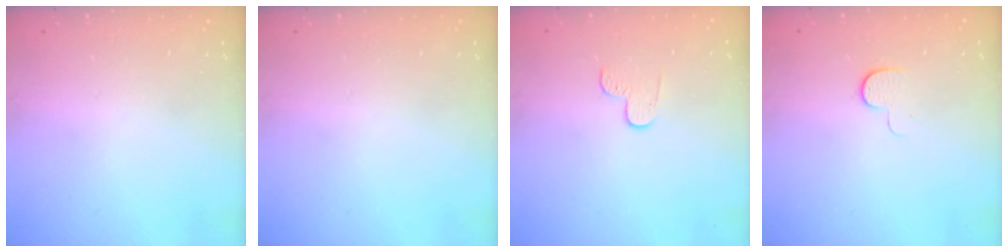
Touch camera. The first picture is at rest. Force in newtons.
{"total": 0.0}
{"total": 3.6, "press": 3.5, "slide": 0.4}
{"total": 5.6, "press": 5.6, "slide": 0.6}